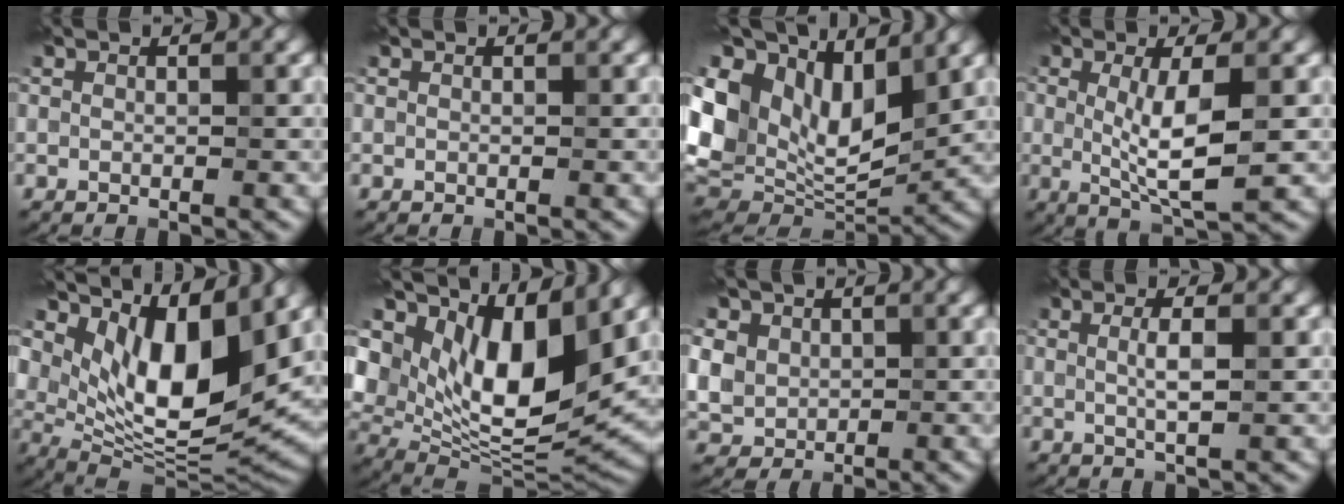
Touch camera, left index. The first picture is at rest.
{"total": 0.0}
{"total": 13.6, "force": [5.5, 8.3, 9.2], "torque": [-0.206, 0.025, 0.097]}
{"total": 5.2, "force": [0.0, 1.4, 5.0], "torque": [-0.099, -0.008, 0.003]}
{"total": 10.5, "force": [3.6, 5.2, 8.4], "torque": [-0.136, -0.030, 0.073]}
{"total": 11.9, "force": [4.8, 5.7, 9.3], "torque": [-0.164, -0.013, 0.095]}
{"total": 6.8, "force": [2.5, 5.7, 2.9], "torque": [-0.089, 0.020, 0.039]}
{"total": 2.3, "force": [0.2, 0.6, 2.2], "torque": [-0.041, 0.002, 0.004]}